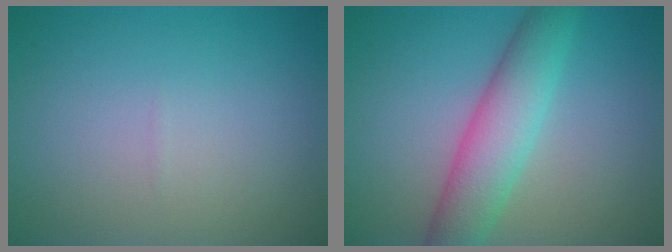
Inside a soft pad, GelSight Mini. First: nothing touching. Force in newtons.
{"total": 5.5, "press": 5.5, "slide": 0.1}